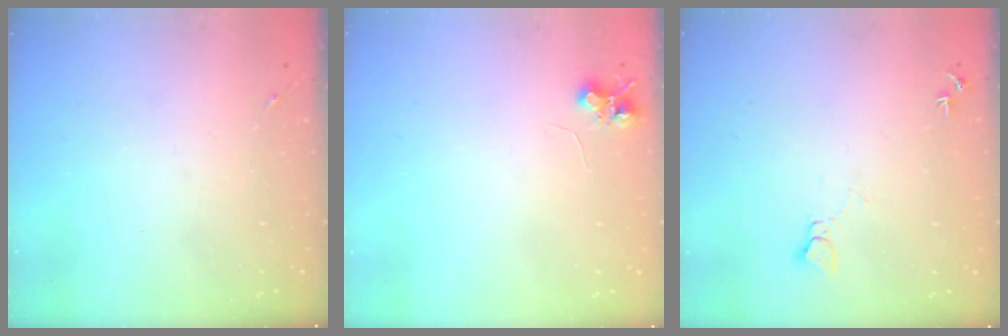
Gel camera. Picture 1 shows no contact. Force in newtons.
{"total": 6.5, "press": 6.4, "slide": 0.9}
{"total": 5.2, "press": 5.2, "slide": 0.6}